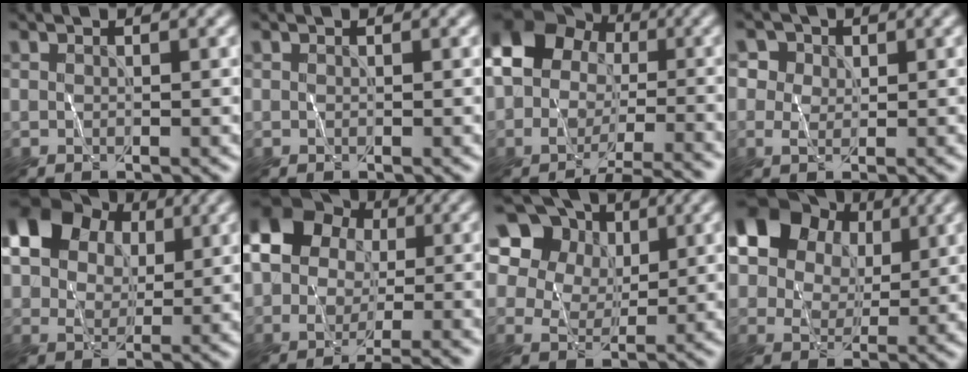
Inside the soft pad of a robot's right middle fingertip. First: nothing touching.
{"total": 0.0}
{"total": 11.1, "force": [-3.7, 8.8, 5.5], "torque": [-0.077, 0.005, -0.079]}
{"total": 3.2, "force": [1.0, 2.6, 1.7], "torque": [-0.017, 0.015, -0.007]}
{"total": 12.5, "force": [5.0, 8.9, 7.2], "torque": [-0.135, 0.037, 0.081]}
{"total": 11.4, "force": [-2.7, 9.5, 5.6], "torque": [-0.074, 0.026, -0.074]}
{"total": 15.4, "force": [7.5, 11.9, 6.2], "torque": [-0.178, 0.041, 0.142]}
{"total": 13.4, "force": [5.8, 10.0, 6.8], "torque": [-0.144, 0.036, 0.110]}